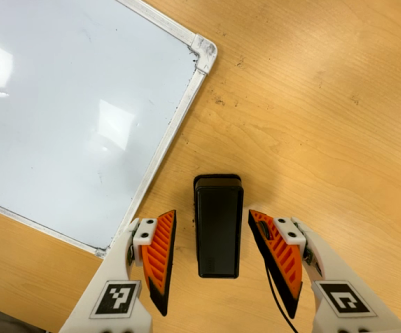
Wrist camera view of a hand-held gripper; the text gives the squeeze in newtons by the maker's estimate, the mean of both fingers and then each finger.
{"total": 0.0}